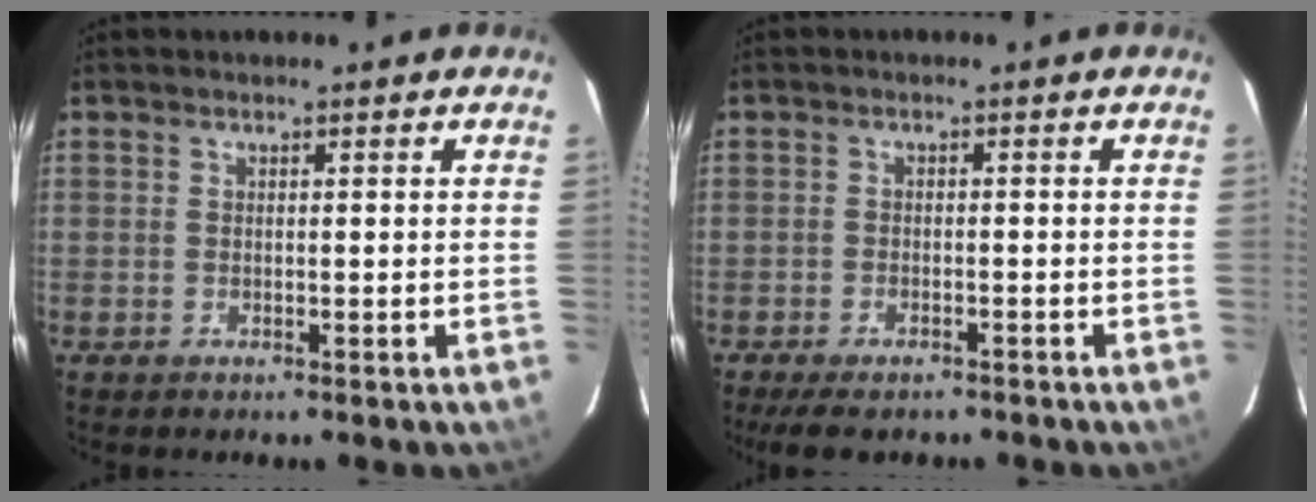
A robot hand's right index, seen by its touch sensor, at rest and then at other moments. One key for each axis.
{"total": 6.6, "fx": -5.3, "fy": 2.4, "fz": 3.2, "tx": -0.079, "ty": -0.018, "tz": -0.081}